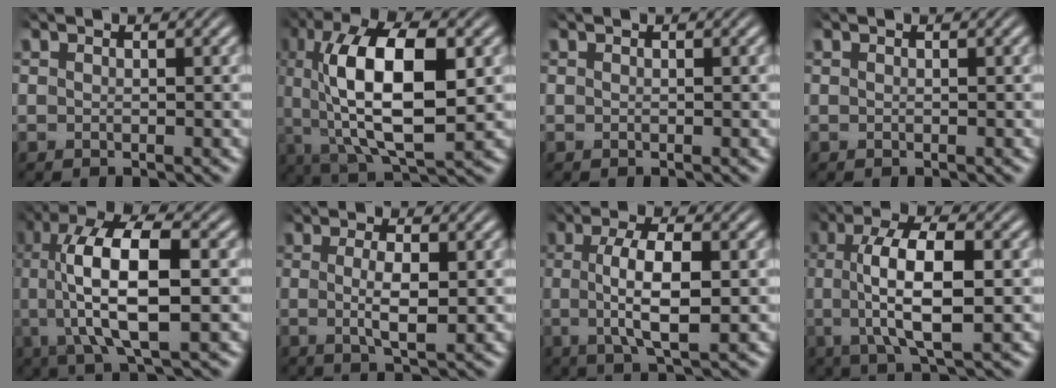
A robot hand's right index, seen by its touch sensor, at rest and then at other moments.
{"total": 11.9, "force": [0.4, 5.7, 10.4], "torque": [-0.205, -0.015, 0.017]}
{"total": 0.0}
{"total": 0.0}
{"total": 9.6, "force": [0.8, 4.2, 8.7], "torque": [-0.164, -0.006, 0.015]}
{"total": 3.3, "force": [-0.4, 0.8, 3.2], "torque": [-0.061, -0.012, -0.004]}
{"total": 5.7, "force": [-0.5, 2.0, 5.3], "torque": [-0.097, -0.010, -0.007]}
{"total": 7.5, "force": [-0.3, 2.7, 7.0], "torque": [-0.129, -0.007, -0.005]}